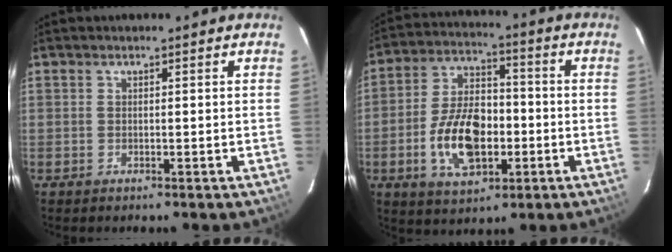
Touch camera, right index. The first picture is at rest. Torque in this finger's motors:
{"motor_torque": [0.27, -0.18, 0.24, 0.04]}